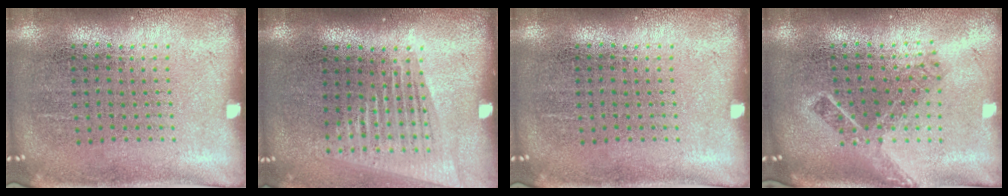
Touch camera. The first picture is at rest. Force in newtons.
{"total": 1.6, "press": 1.4, "slide": 0.8}
{"total": 0.0}
{"total": 1.9, "press": 1.4, "slide": 1.4}